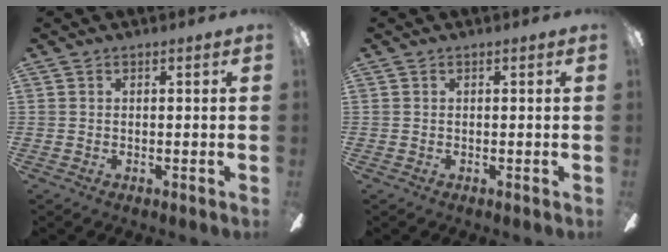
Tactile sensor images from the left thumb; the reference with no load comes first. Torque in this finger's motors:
{"motor_torque": [-0.15, -0.16, 0.07, -0.02, -0.01]}